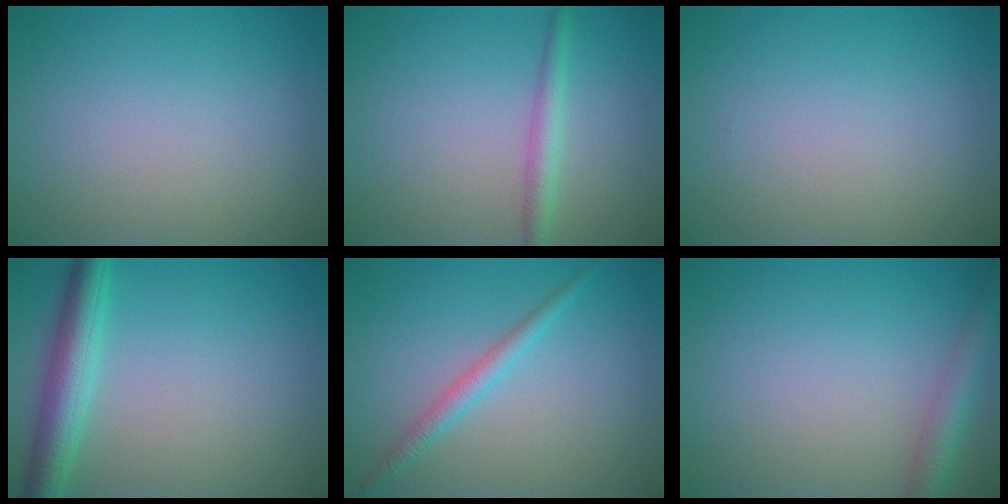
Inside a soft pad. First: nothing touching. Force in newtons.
{"total": 2.0, "press": 2.0, "slide": 0.0}
{"total": 0.0}
{"total": 4.4, "press": 4.4, "slide": 0.1}
{"total": 1.9, "press": 1.9, "slide": 0.1}
{"total": 3.0, "press": 3.0, "slide": 0.1}